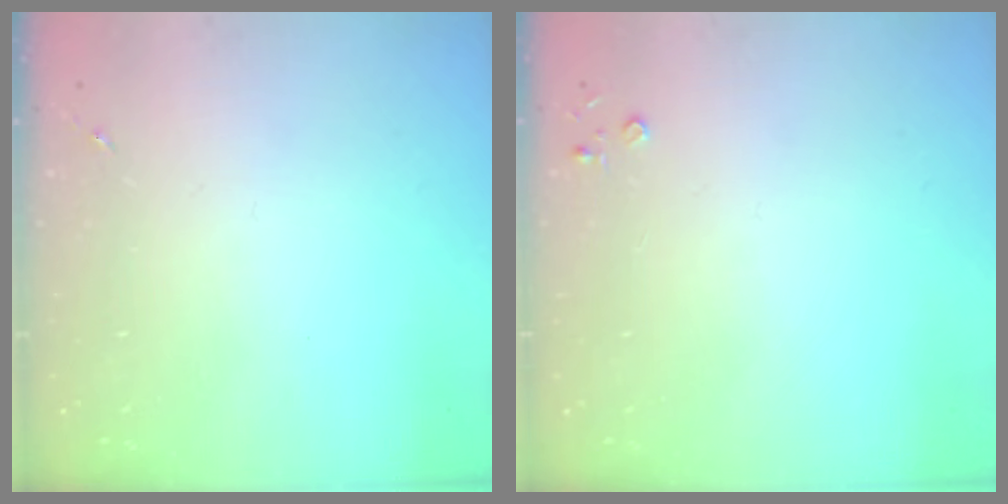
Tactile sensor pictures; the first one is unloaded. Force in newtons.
{"total": 2.2, "press": 2.2, "slide": 0.3}